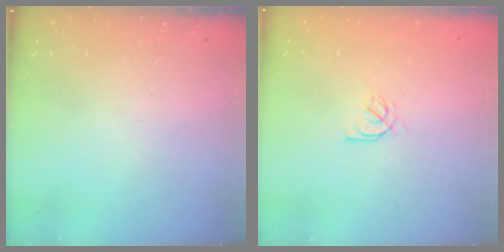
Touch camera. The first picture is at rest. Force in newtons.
{"total": 3.5, "press": 3.5, "slide": 0.2}